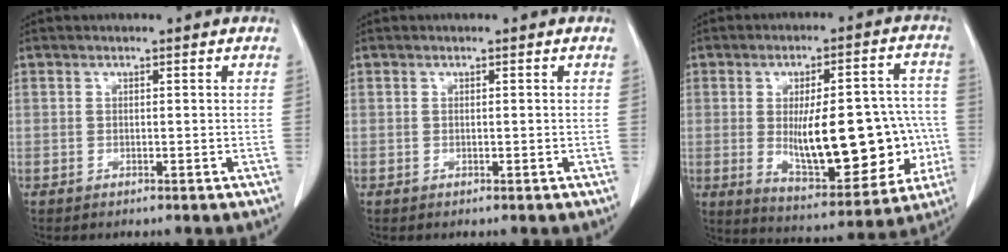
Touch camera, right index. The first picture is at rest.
{"total": 0.0}
{"total": 19.8, "force": [-2.5, 7.1, 18.3], "torque": [-0.241, 0.019, -0.012]}